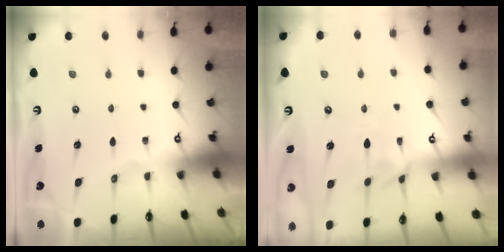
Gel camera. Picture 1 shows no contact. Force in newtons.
{"total": 0.9, "press": 0.3, "slide": 0.9}